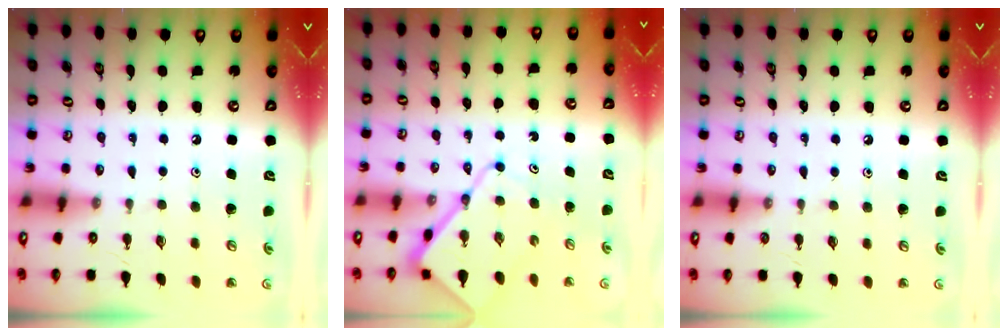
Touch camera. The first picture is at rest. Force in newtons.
{"total": 10.0, "press": 9.9, "slide": 1.1}
{"total": 3.3, "press": 3.3, "slide": 0.4}